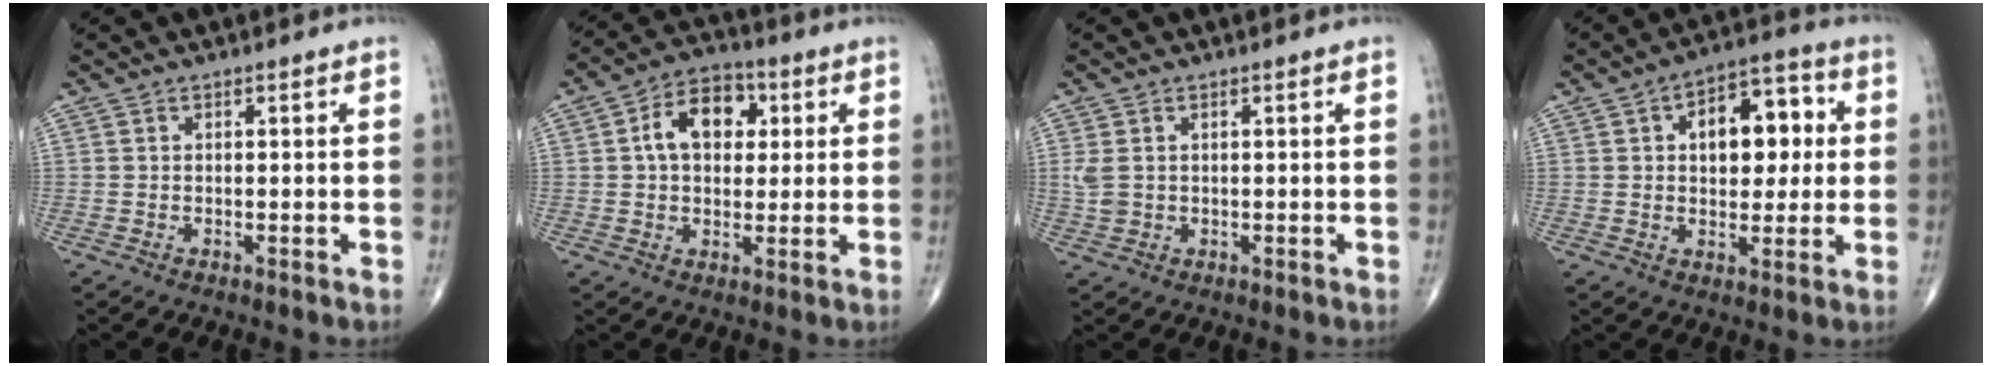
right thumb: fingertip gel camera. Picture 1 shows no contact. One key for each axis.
{"total": 10.4, "fx": 2.3, "fy": 7.1, "fz": 7.3, "tx": -0.093, "ty": 0.014, "tz": 0.030}
{"total": 2.8, "fx": 0.4, "fy": 2.0, "fz": 1.8, "tx": -0.045, "ty": 0.005, "tz": 0.013}
{"total": 12.2, "fx": 2.3, "fy": 7.2, "fz": 9.5, "tx": -0.092, "ty": 0.019, "tz": 0.030}